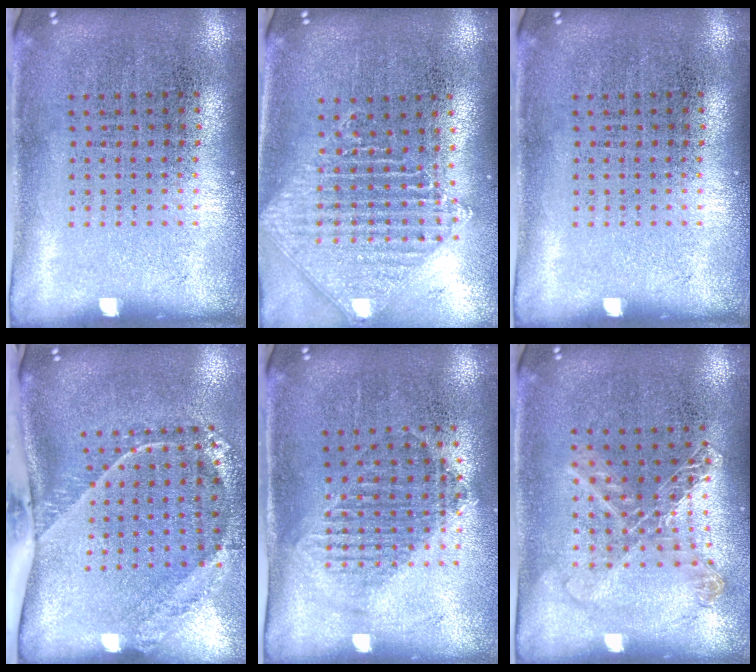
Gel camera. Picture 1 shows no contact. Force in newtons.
{"total": 1.5, "press": 1.3, "slide": 0.6}
{"total": 0.0}
{"total": 2.7, "press": 1.8, "slide": 2.0}
{"total": 1.2, "press": 1.1, "slide": 0.5}
{"total": 1.2, "press": 1.1, "slide": 0.2}